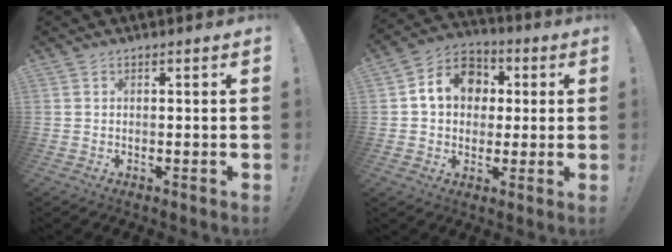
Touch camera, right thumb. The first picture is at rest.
{"total": 12.6, "force": [2.9, 10.6, 6.2], "torque": [-0.091, 0.004, 0.061]}